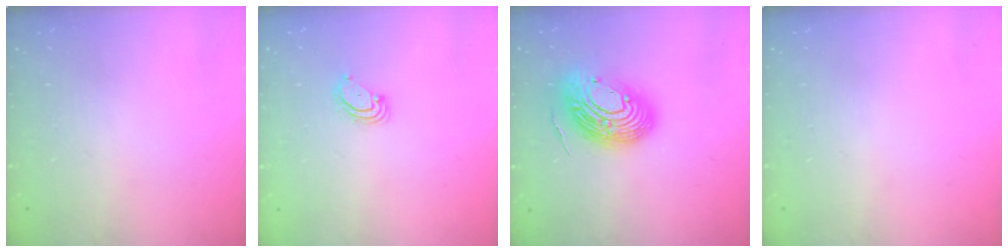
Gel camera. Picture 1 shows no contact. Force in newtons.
{"total": 2.8, "press": 2.8, "slide": 0.3}
{"total": 17.3, "press": 17.3, "slide": 1.4}
{"total": 0.0}